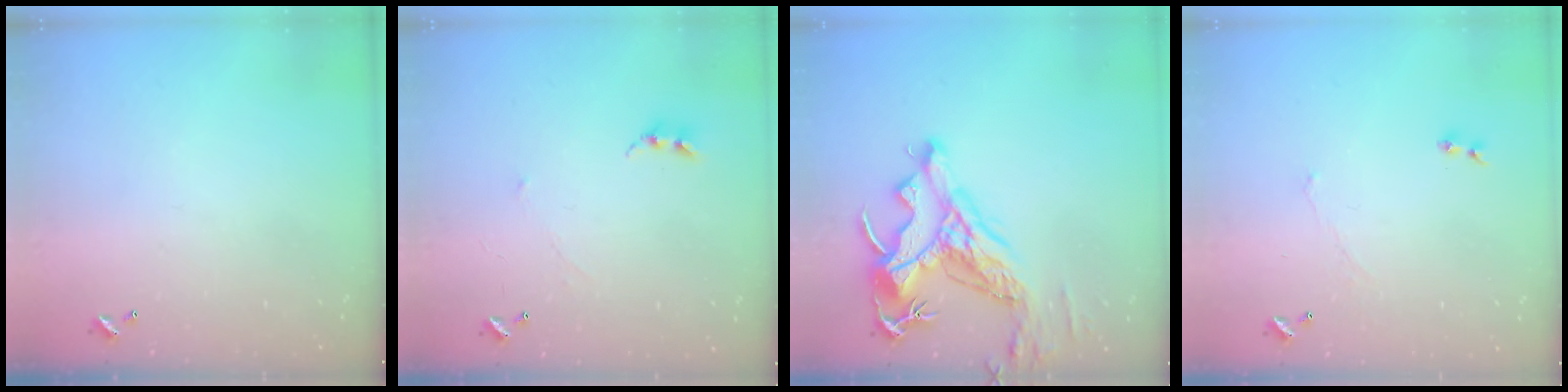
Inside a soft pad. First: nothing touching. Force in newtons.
{"total": 0.9, "press": 0.8, "slide": 0.5}
{"total": 11.2, "press": 11.0, "slide": 2.4}
{"total": 1.5, "press": 1.4, "slide": 0.6}